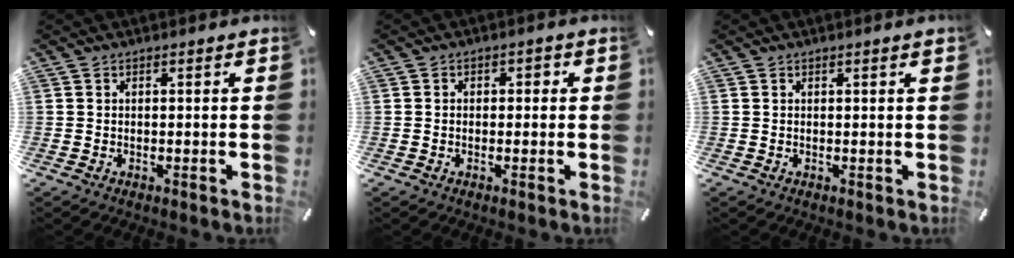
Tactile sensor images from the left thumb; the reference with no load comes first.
{"total": 1.6, "force": [-0.4, 1.3, 0.9], "torque": [-0.018, 0.008, -0.010]}
{"total": 1.0, "force": [0.5, 0.0, 0.8], "torque": [-0.014, -0.001, 0.008]}